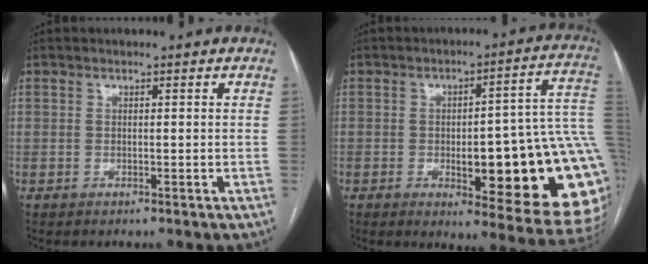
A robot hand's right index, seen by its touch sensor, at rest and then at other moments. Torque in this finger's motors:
{"motor_torque": [1.42, -0.72, 1.00, 0.09]}